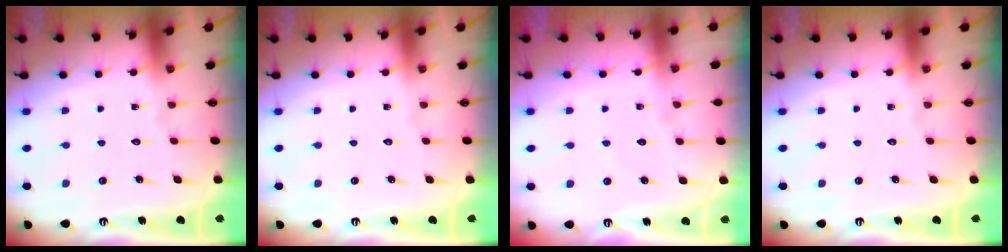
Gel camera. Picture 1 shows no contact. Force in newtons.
{"total": 0.0}
{"total": 2.9, "press": 2.9, "slide": 0.3}
{"total": 0.0}